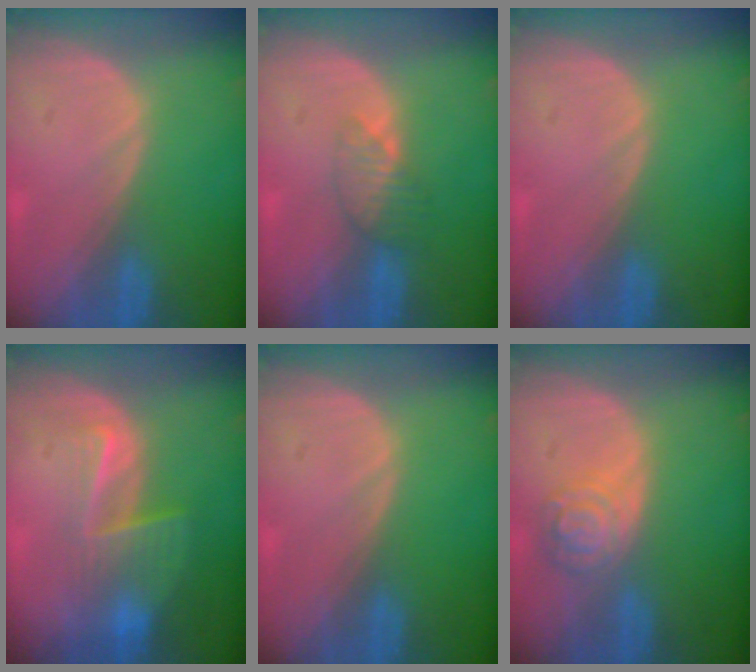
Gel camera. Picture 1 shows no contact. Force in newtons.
{"total": 3.6, "press": 3.2, "slide": 1.6}
{"total": 0.0}
{"total": 6.4, "press": 5.7, "slide": 2.9}
{"total": 0.0}
{"total": 5.3, "press": 4.7, "slide": 2.3}